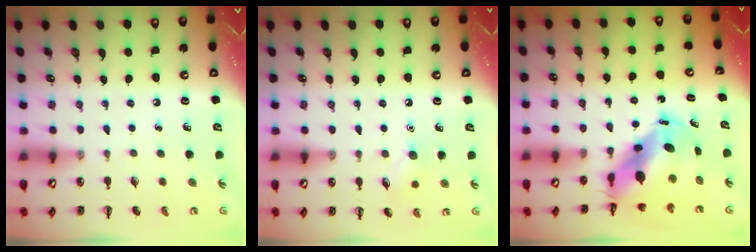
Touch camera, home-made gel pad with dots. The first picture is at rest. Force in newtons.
{"total": 6.1, "press": 5.9, "slide": 1.6}
{"total": 9.4, "press": 9.0, "slide": 2.5}